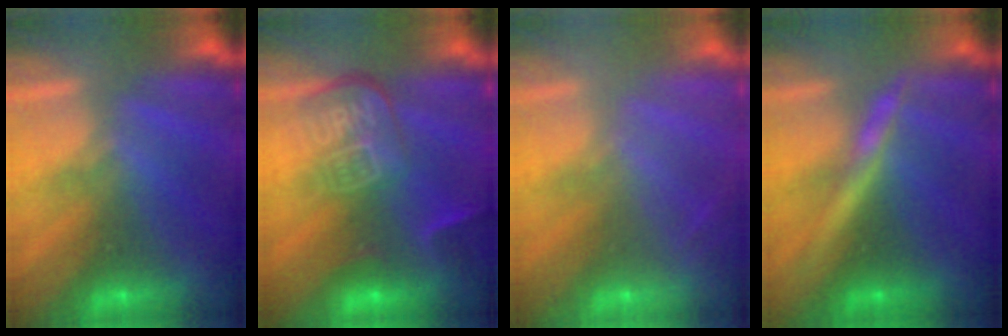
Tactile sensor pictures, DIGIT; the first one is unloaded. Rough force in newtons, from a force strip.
{"total": 9.1}
{"total": 2.0}
{"total": 3.0}